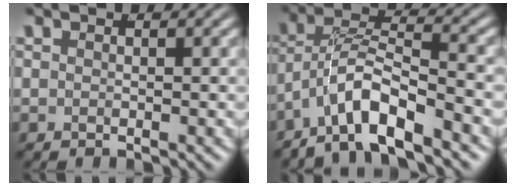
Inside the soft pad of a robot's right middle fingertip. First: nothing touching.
{"total": 5.0, "force": [-1.9, 2.8, 3.7], "torque": [-0.080, -0.010, -0.030]}